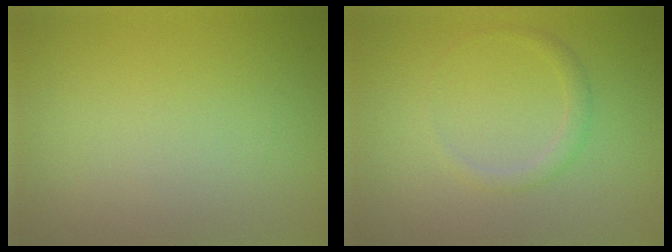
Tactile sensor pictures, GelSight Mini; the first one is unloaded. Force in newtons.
{"total": 1.2, "press": 1.2, "slide": 0.1}